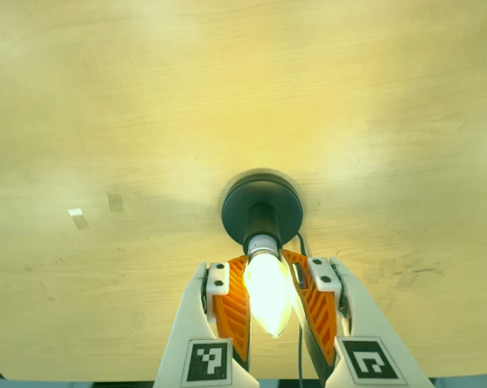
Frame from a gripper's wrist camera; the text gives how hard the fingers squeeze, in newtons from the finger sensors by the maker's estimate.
{"total": 20.8, "left": 21.6, "right": 19.9}